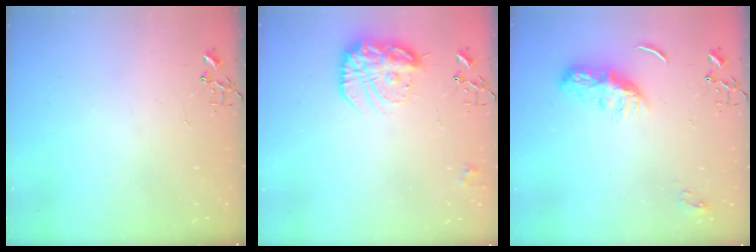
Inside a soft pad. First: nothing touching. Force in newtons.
{"total": 17.4, "press": 17.3, "slide": 1.2}
{"total": 8.9, "press": 8.9, "slide": 0.1}